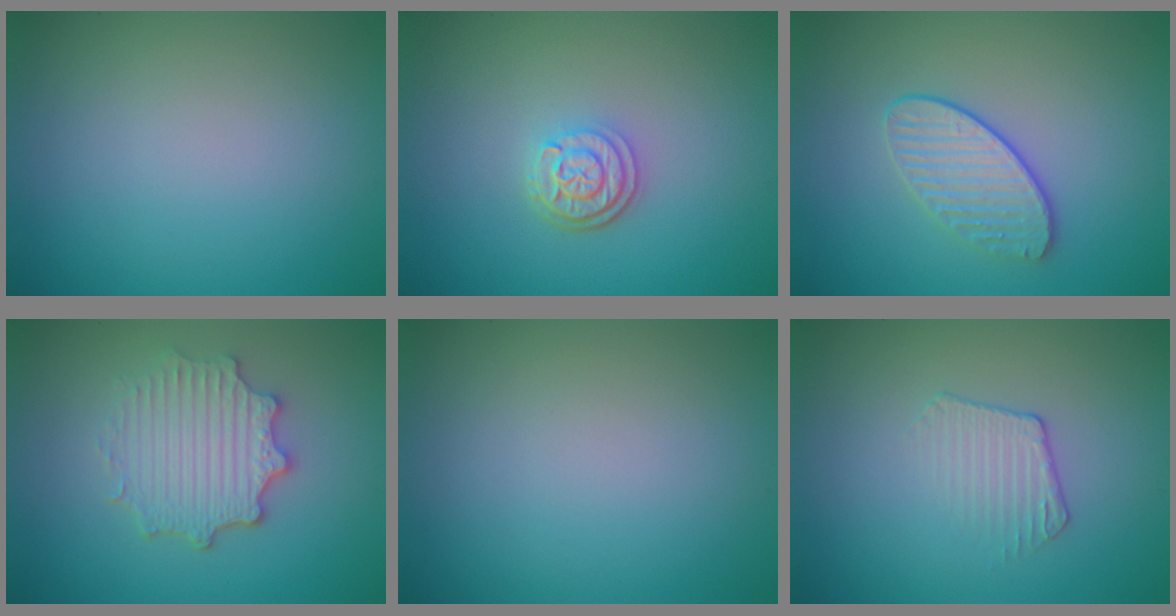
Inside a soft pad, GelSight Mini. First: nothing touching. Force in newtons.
{"total": 3.0, "press": 2.5, "slide": 1.6}
{"total": 2.7, "press": 2.4, "slide": 1.2}
{"total": 4.5, "press": 3.7, "slide": 2.4}
{"total": 0.0}
{"total": 1.8, "press": 0.9, "slide": 1.5}